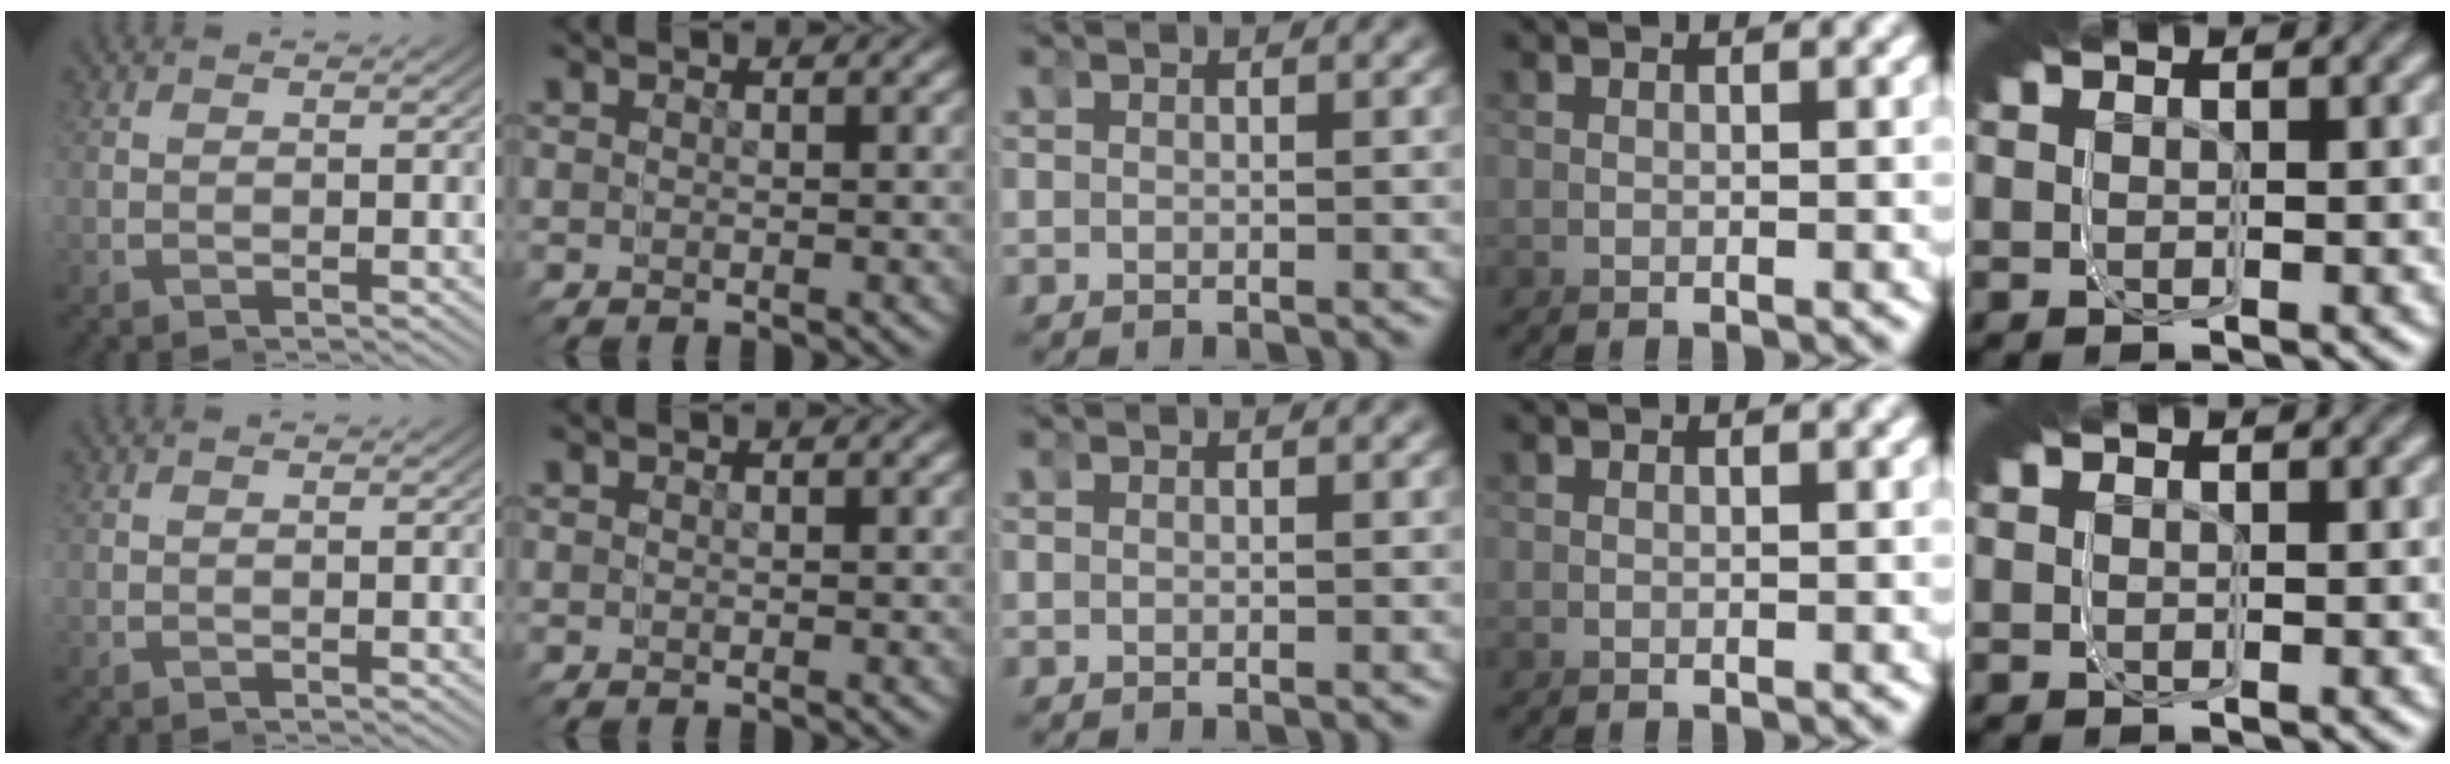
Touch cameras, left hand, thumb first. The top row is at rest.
{}